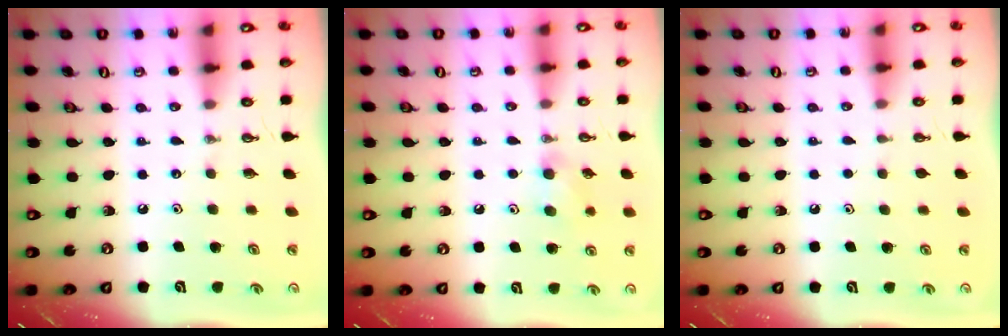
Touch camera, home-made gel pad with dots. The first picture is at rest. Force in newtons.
{"total": 7.8, "press": 7.4, "slide": 2.3}
{"total": 1.2, "press": 0.5, "slide": 1.0}